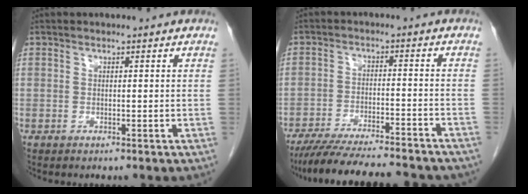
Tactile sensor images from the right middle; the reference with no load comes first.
{"total": 18.8, "force": [-16.7, 2.1, 8.5], "torque": [-0.127, -0.025, -0.238]}